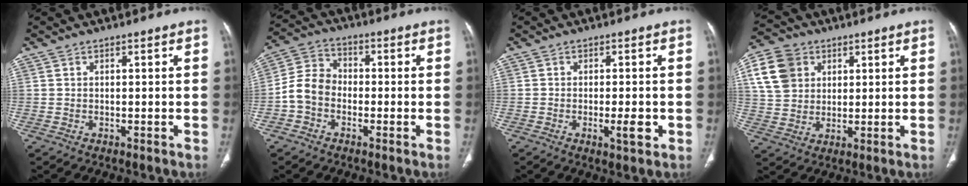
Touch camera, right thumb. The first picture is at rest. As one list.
[{"total": 7.3, "force": [-2.0, 5.8, 4.0], "torque": [-0.064, 0.030, -0.053]}, {"total": 4.0, "force": [-1.2, 1.1, 3.7], "torque": [-0.055, -0.003, -0.017]}, {"total": 10.9, "force": [3.9, 8.8, 5.2], "torque": [-0.081, 0.001, 0.074]}]